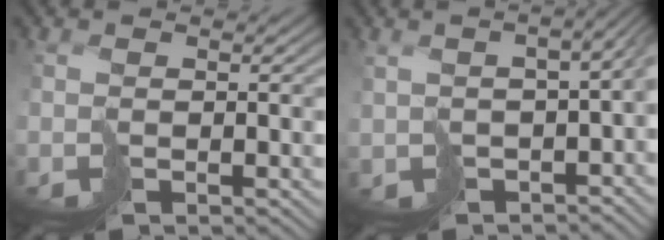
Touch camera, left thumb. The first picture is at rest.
{"total": 7.5, "force": [-2.1, 3.8, 6.1], "torque": [-0.106, -0.035, -0.010]}